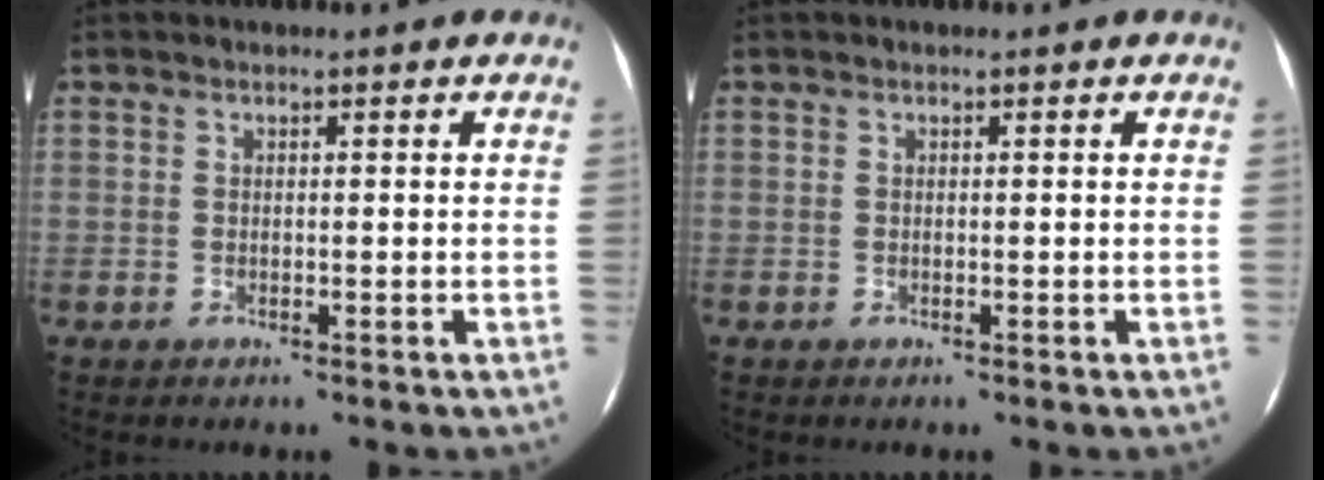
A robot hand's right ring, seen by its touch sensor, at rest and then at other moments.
{"total": 0.0}